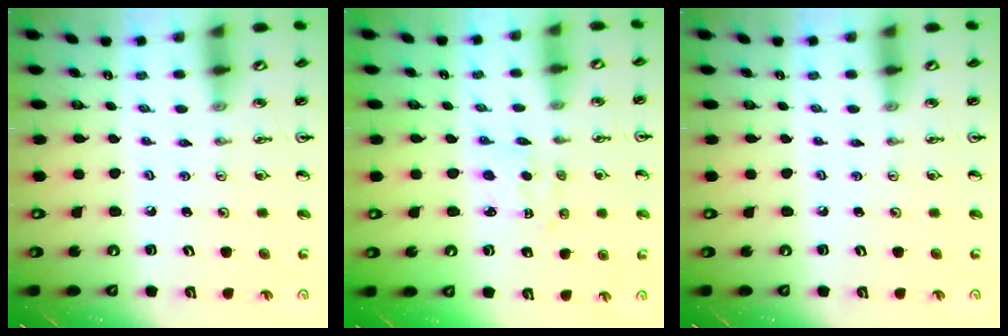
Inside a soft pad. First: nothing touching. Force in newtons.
{"total": 1.6, "press": 1.5, "slide": 0.7}
{"total": 0.0}